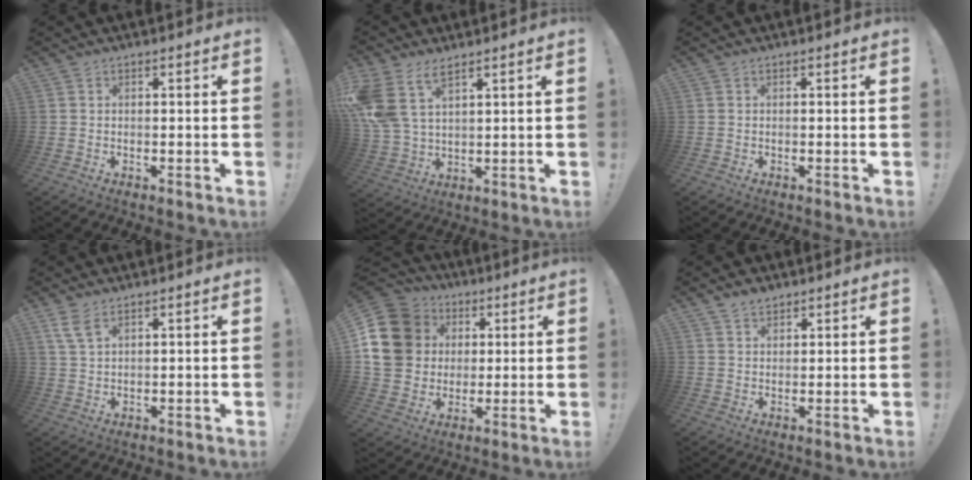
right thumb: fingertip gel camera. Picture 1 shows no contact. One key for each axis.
{"total": 10.8, "fx": 6.4, "fy": 5.6, "fz": 6.6, "tx": -0.138, "ty": -0.026, "tz": 0.127}
{"total": 0.0}
{"total": 4.8, "fx": 3.0, "fy": 1.6, "fz": 3.4, "tx": -0.064, "ty": -0.010, "tz": 0.056}
{"total": 18.4, "fx": 3.6, "fy": 15.8, "fz": 8.7, "tx": -0.148, "ty": 0.002, "tz": 0.085}
{"total": 3.2, "fx": 2.7, "fy": 1.5, "fz": 0.7, "tx": -0.010, "ty": -0.017, "tz": 0.049}